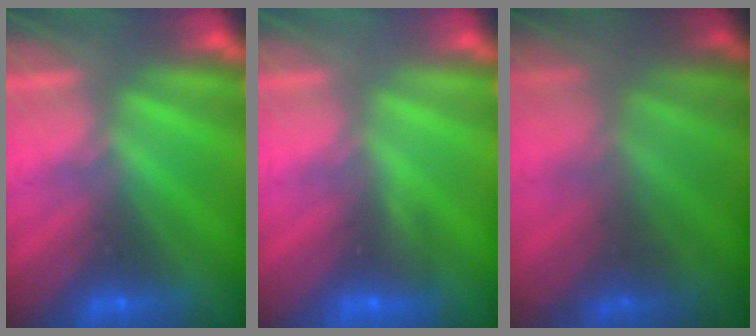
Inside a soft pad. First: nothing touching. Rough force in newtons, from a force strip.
{"total": 2.9}
{"total": 11.8}